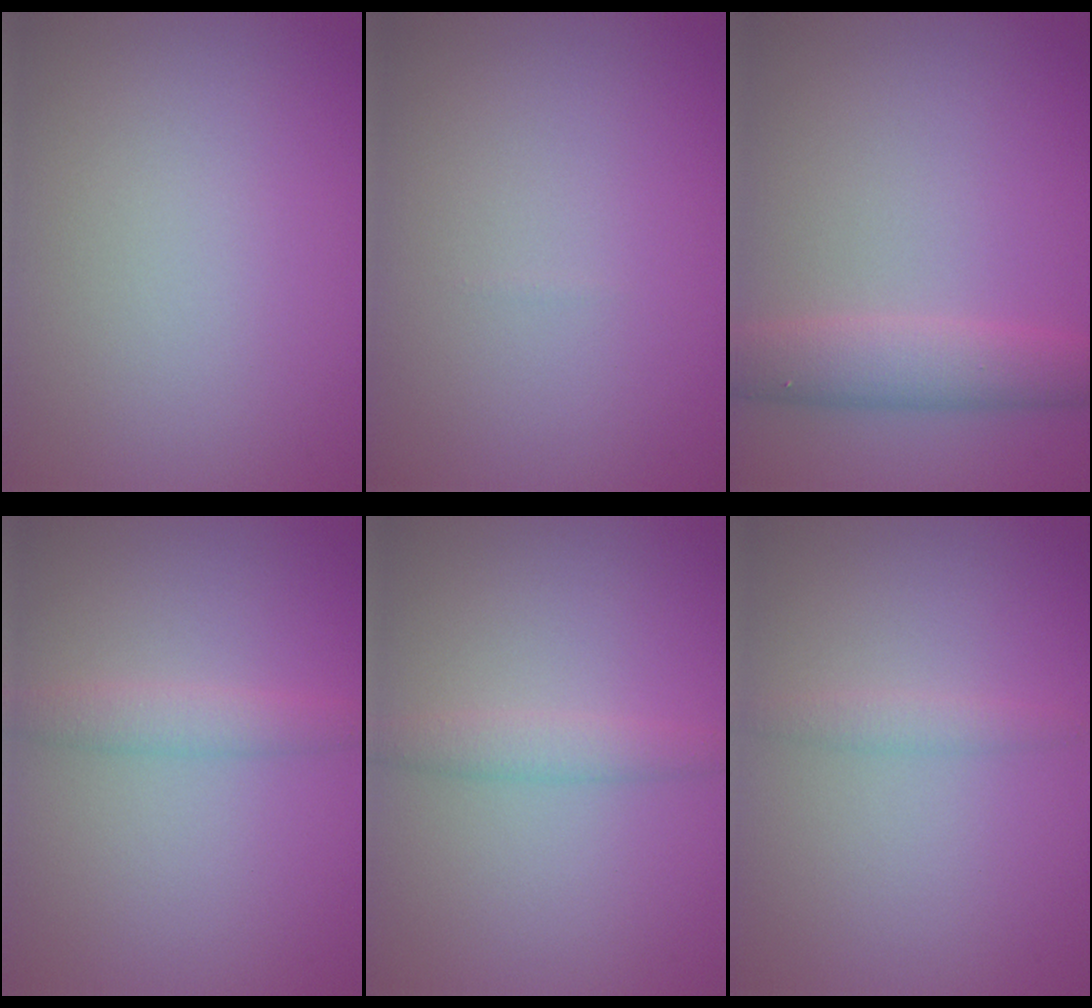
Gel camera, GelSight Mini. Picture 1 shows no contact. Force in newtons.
{"total": 0.0}
{"total": 4.0, "press": 4.0, "slide": 0.2}
{"total": 2.0, "press": 2.0, "slide": 0.2}
{"total": 1.9, "press": 1.9, "slide": 0.0}
{"total": 1.3, "press": 1.3, "slide": 0.0}